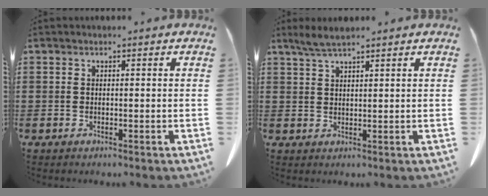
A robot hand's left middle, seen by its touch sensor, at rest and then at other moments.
{"total": 2.8, "force": [2.2, 0.4, 1.7], "torque": [-0.038, 0.003, 0.040]}